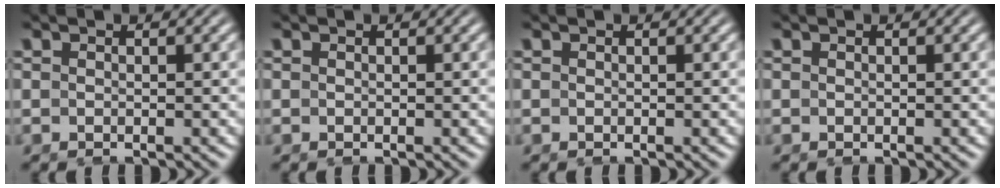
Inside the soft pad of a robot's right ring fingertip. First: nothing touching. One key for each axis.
{"total": 0.0}
{"total": 0.0}
{"total": 0.0}